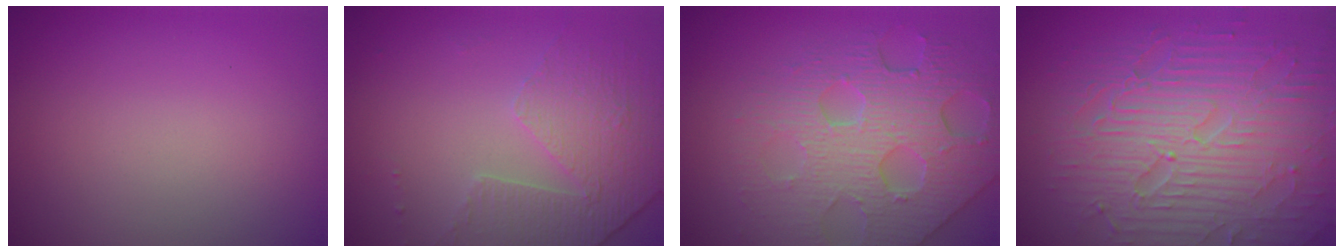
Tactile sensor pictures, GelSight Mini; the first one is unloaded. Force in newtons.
{"total": 4.6, "press": 3.0, "slide": 3.5}
{"total": 6.5, "press": 5.2, "slide": 3.9}
{"total": 8.8, "press": 6.3, "slide": 6.1}